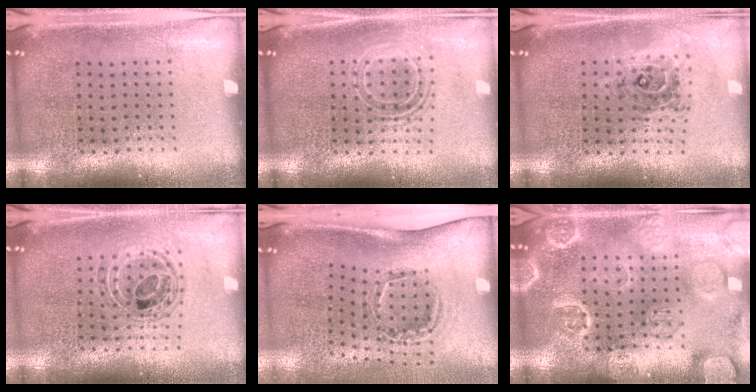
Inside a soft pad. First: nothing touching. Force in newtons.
{"total": 1.7, "press": 1.3, "slide": 1.0}
{"total": 0.9, "press": 0.9, "slide": 0.1}
{"total": 0.9, "press": 0.9, "slide": 0.2}
{"total": 2.0, "press": 1.3, "slide": 1.6}
{"total": 3.5, "press": 3.5, "slide": 0.4}